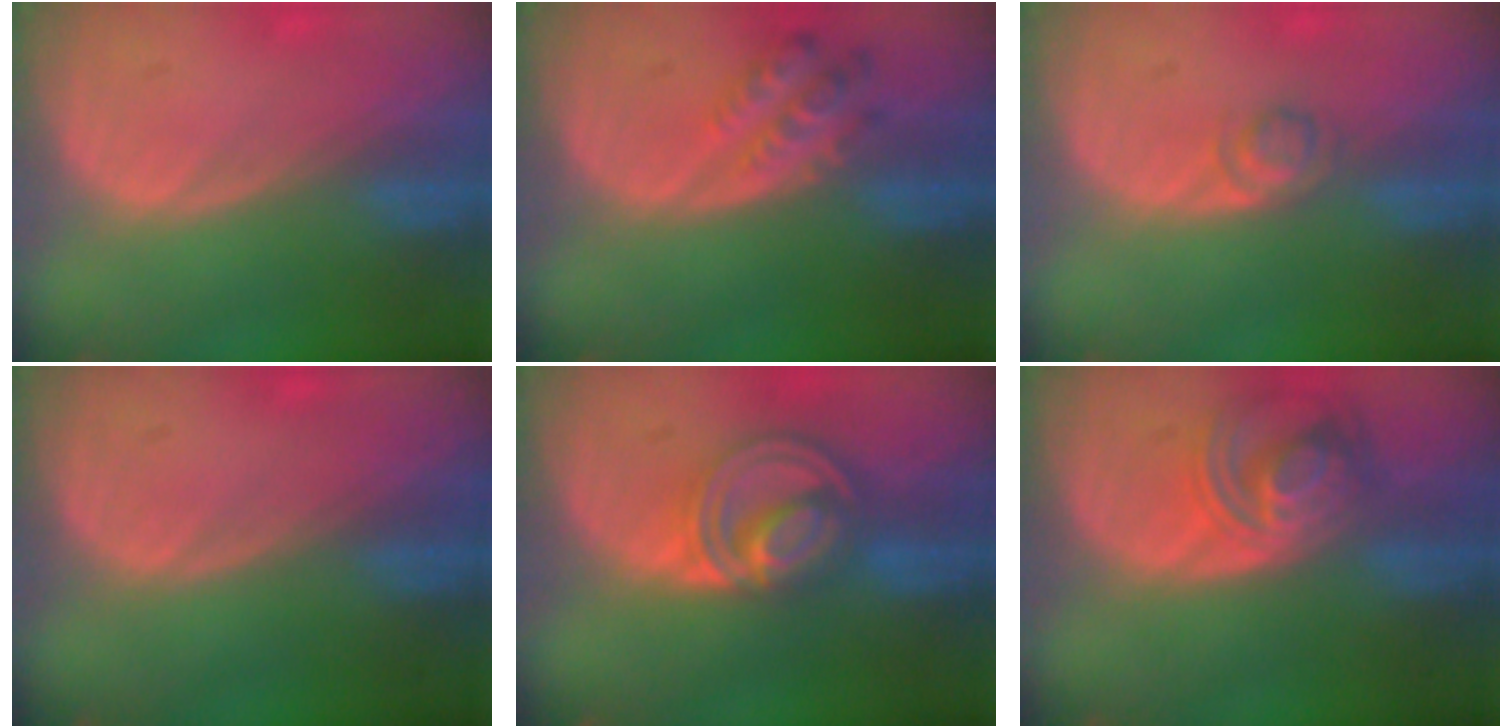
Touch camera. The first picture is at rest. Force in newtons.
{"total": 4.9, "press": 4.9, "slide": 0.4}
{"total": 2.2, "press": 2.2, "slide": 0.2}
{"total": 0.0}
{"total": 8.8, "press": 7.4, "slide": 4.7}
{"total": 7.4, "press": 6.7, "slide": 3.2}